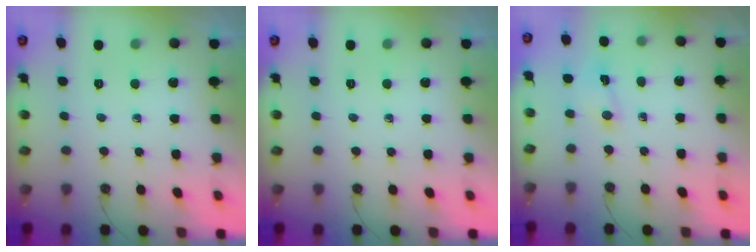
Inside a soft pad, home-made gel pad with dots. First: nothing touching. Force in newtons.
{"total": 0.0}
{"total": 2.8, "press": 1.9, "slide": 2.1}